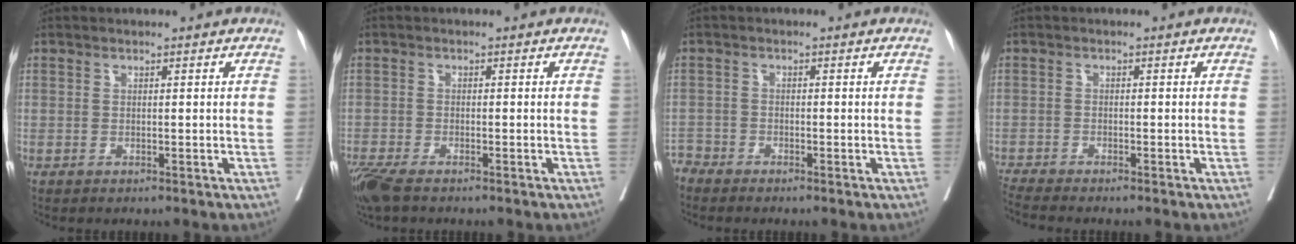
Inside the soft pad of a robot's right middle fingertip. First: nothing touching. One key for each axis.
{"total": 5.3, "fx": -4.0, "fy": 1.4, "fz": 3.2, "tx": -0.065, "ty": -0.015, "tz": -0.074}
{"total": 2.1, "fx": -2.0, "fy": 0.3, "fz": -0.4, "tx": 0.016, "ty": -0.005, "tz": -0.041}
{"total": 3.7, "fx": -3.4, "fy": -1.1, "fz": 1.0, "tx": -0.020, "ty": -0.009, "tz": -0.063}